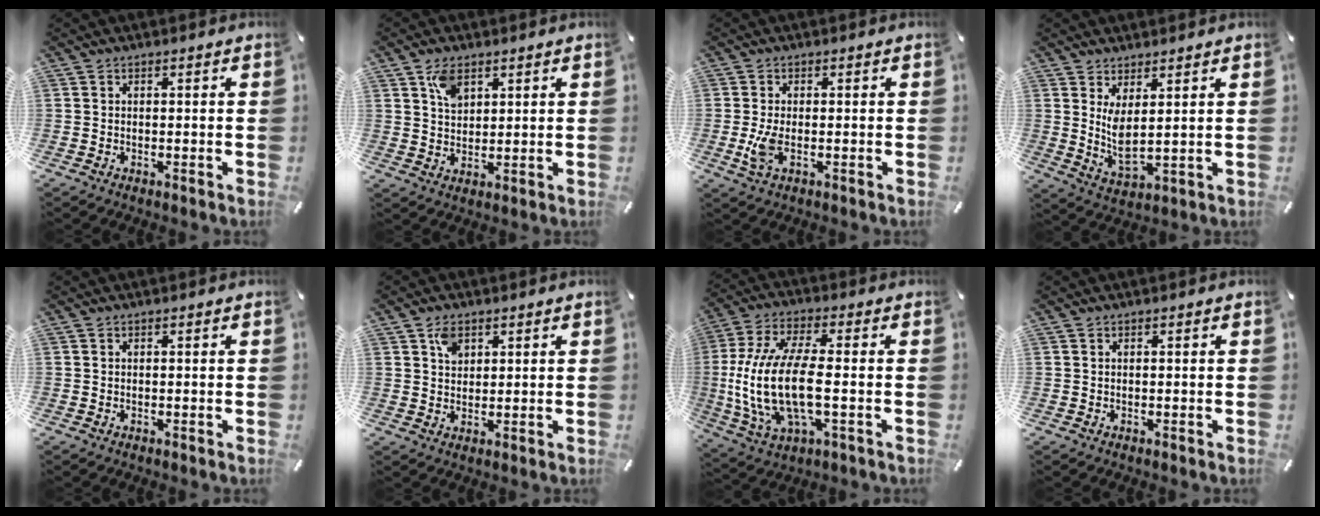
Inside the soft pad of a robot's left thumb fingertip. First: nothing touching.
{"total": 5.5, "force": [3.2, 3.5, 2.8], "torque": [-0.047, -0.004, 0.059]}
{"total": 4.8, "force": [-0.6, 2.1, 4.2], "torque": [-0.096, -0.005, -0.014]}
{"total": 6.2, "force": [3.0, 2.2, 4.9], "torque": [-0.105, -0.026, 0.047]}
{"total": 0.0}
{"total": 4.0, "force": [2.3, 2.9, 1.5], "torque": [-0.018, -0.003, 0.041]}
{"total": 16.7, "force": [-1.4, 6.8, 15.2], "torque": [-0.332, -0.015, -0.027]}
{"total": 0.0}